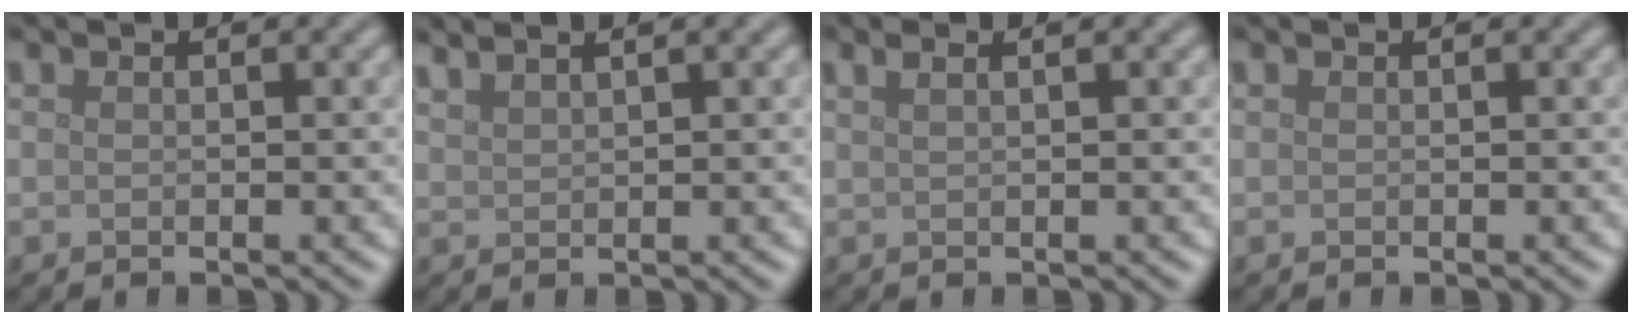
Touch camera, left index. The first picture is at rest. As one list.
[{"total": 3.2, "force": [2.5, 1.0, 1.8], "torque": [-0.011, 0.018, 0.020]}, {"total": 2.4, "force": [1.4, 1.1, 1.6], "torque": [-0.011, 0.004, -0.001]}, {"total": 0.0}]